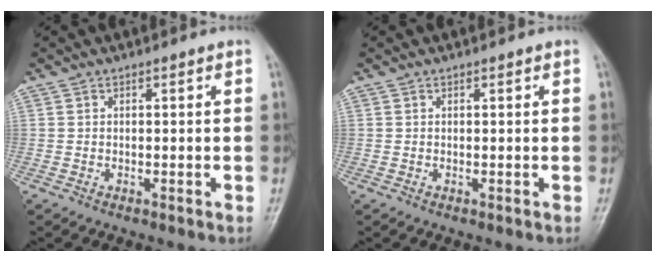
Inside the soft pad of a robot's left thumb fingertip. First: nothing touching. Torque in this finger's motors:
{"motor_torque": [0.01, 0.04, 0.30, 0.25, 0.00]}